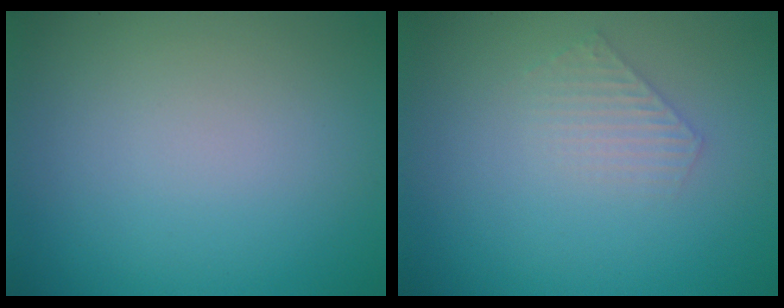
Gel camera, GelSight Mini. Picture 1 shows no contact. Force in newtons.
{"total": 1.5, "press": 1.5, "slide": 0.3}